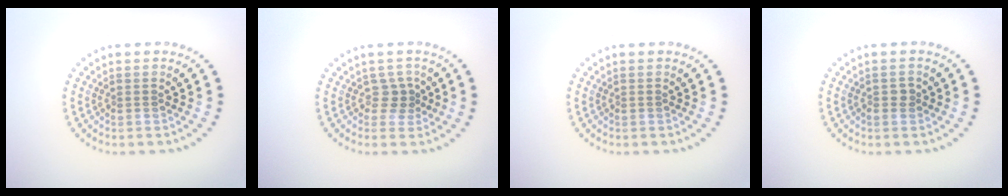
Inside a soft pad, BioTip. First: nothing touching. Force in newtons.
{"total": 1.6, "press": 1.1, "slide": 1.2}
{"total": 0.0}
{"total": 1.0, "press": 1.0, "slide": 0.2}